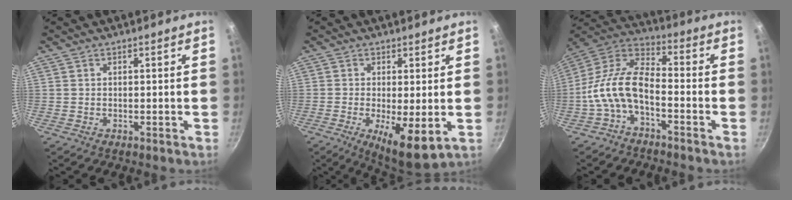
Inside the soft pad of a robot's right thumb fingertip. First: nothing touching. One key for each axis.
{"total": 9.1, "fx": -1.6, "fy": 2.6, "fz": 8.5, "tx": -0.134, "ty": -0.016, "tz": -0.016}
{"total": 12.1, "fx": -4.3, "fy": 6.1, "fz": 9.5, "tx": -0.184, "ty": 0.055, "tz": -0.101}